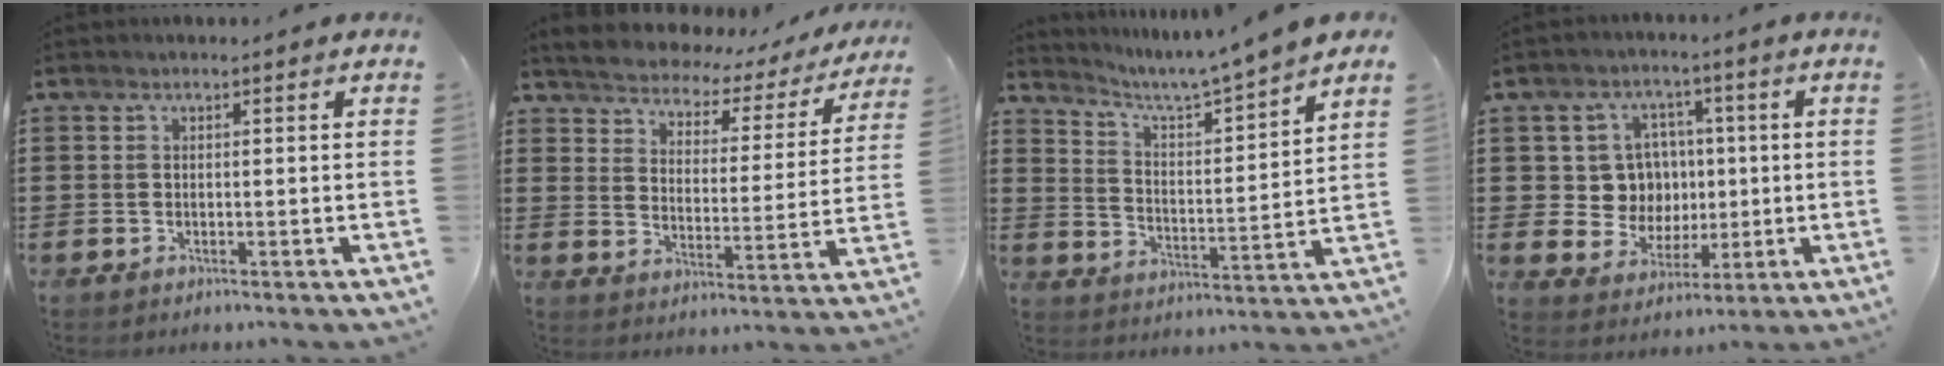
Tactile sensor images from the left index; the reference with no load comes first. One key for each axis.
{"total": 2.6, "fx": 2.5, "fy": 0.5, "fz": -0.2, "tx": -0.018, "ty": -0.031, "tz": 0.032}
{"total": 4.3, "fx": 3.9, "fy": -1.0, "fz": 1.5, "tx": -0.050, "ty": -0.044, "tz": 0.054}
{"total": 8.3, "fx": 1.2, "fy": 7.9, "fz": 2.4, "tx": -0.060, "ty": 0.009, "tz": 0.028}